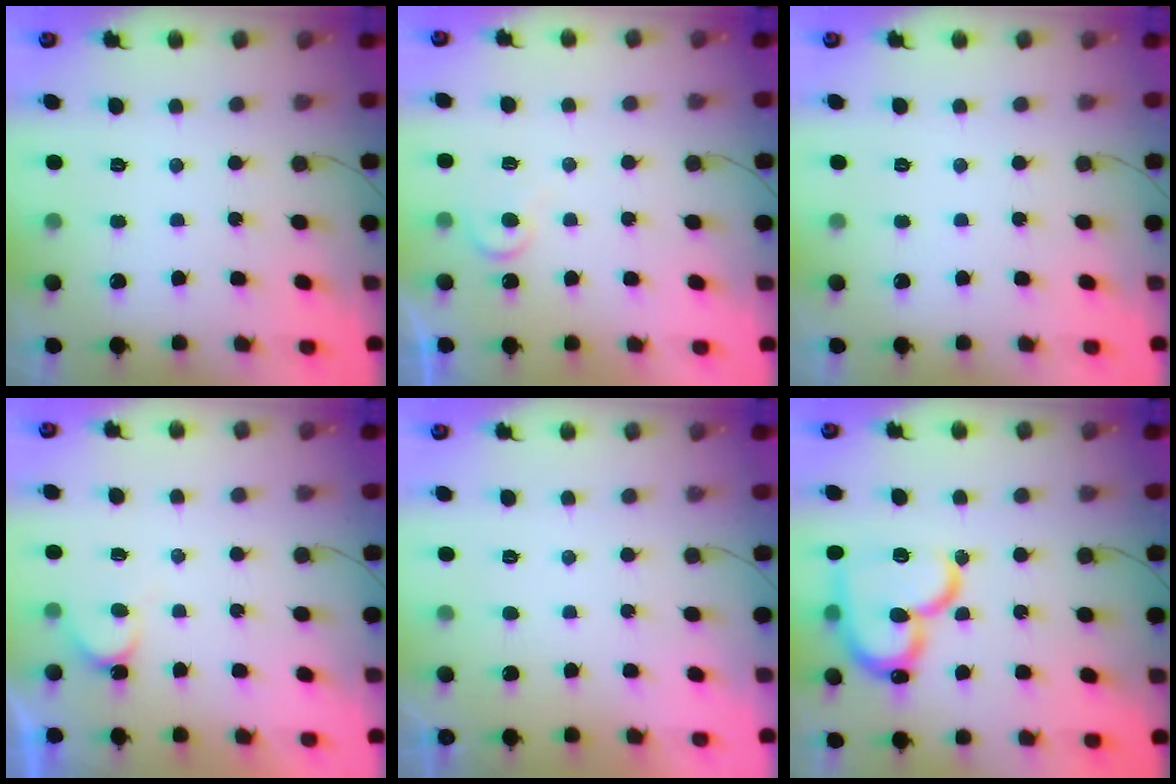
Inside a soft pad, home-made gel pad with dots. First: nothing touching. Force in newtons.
{"total": 5.3, "press": 5.3, "slide": 0.4}
{"total": 0.0}
{"total": 4.0, "press": 4.0, "slide": 0.1}
{"total": 1.2, "press": 1.1, "slide": 0.3}
{"total": 21.1, "press": 20.9, "slide": 2.7}